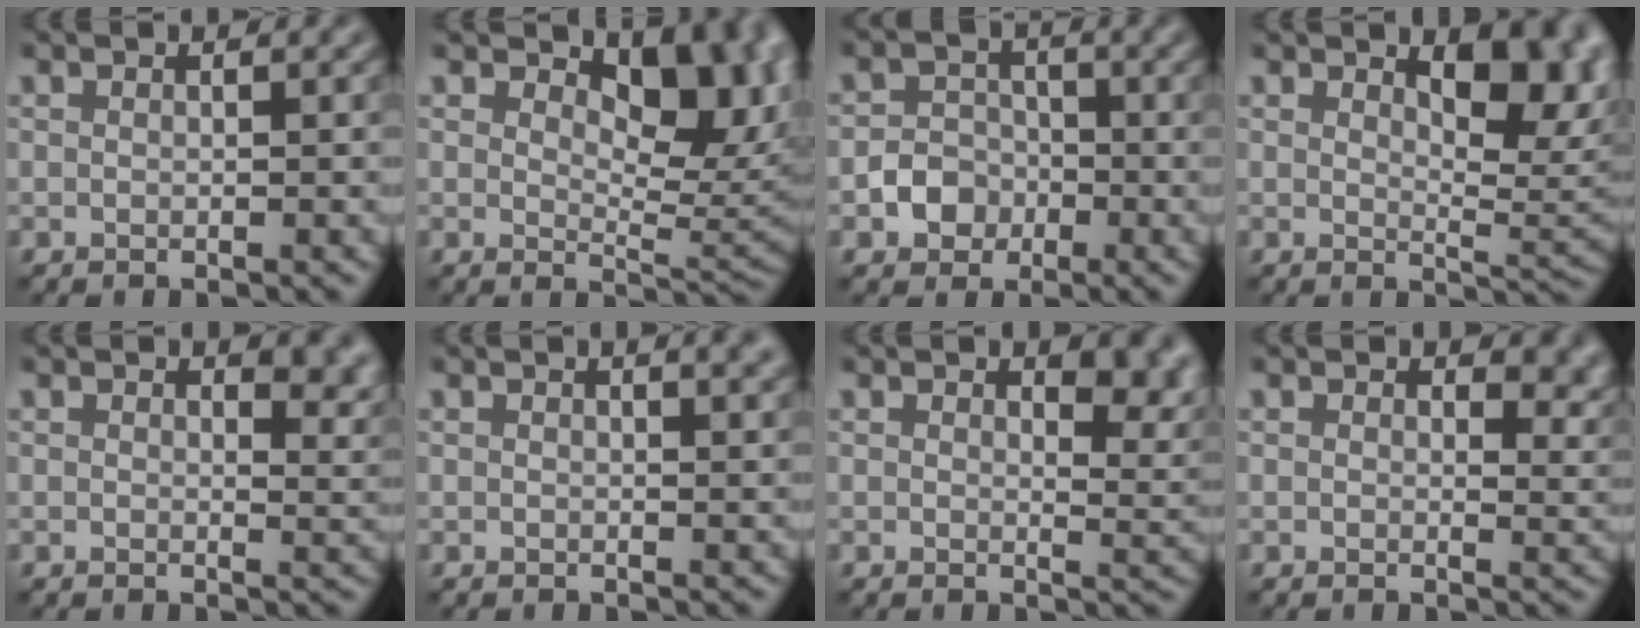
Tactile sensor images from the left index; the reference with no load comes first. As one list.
[{"total": 8.7, "force": [3.4, 4.6, 6.6], "torque": [-0.089, -0.011, 0.058]}, {"total": 2.7, "force": [-1.4, 2.2, 0.6], "torque": [-0.005, 0.005, -0.028]}, {"total": 6.6, "force": [2.5, 2.9, 5.4], "torque": [-0.073, -0.010, 0.041]}, {"total": 3.1, "force": [1.9, 1.4, 2.0], "torque": [-0.028, -0.006, 0.024]}, {"total": 2.5, "force": [1.7, 0.9, 1.5], "torque": [-0.004, 0.006, 0.017]}, {"total": 4.2, "force": [2.2, 2.0, 3.0], "torque": [-0.036, -0.008, 0.029]}, {"total": 3.4, "force": [2.0, 1.8, 2.1], "torque": [-0.026, -0.007, 0.023]}]